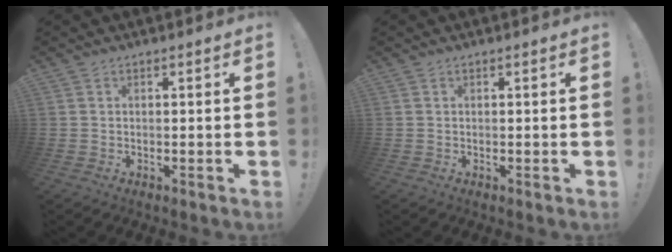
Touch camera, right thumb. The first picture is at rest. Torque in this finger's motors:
{"motor_torque": [-0.02, 0.02, 0.04, -0.04, 0.03]}